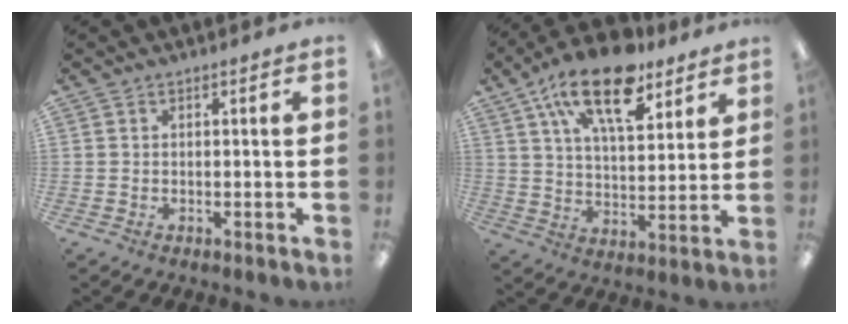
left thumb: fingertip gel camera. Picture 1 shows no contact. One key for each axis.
{"total": 16.1, "fx": 10.5, "fy": 7.2, "fz": 10.0, "tx": -0.160, "ty": -0.045, "tz": 0.177}